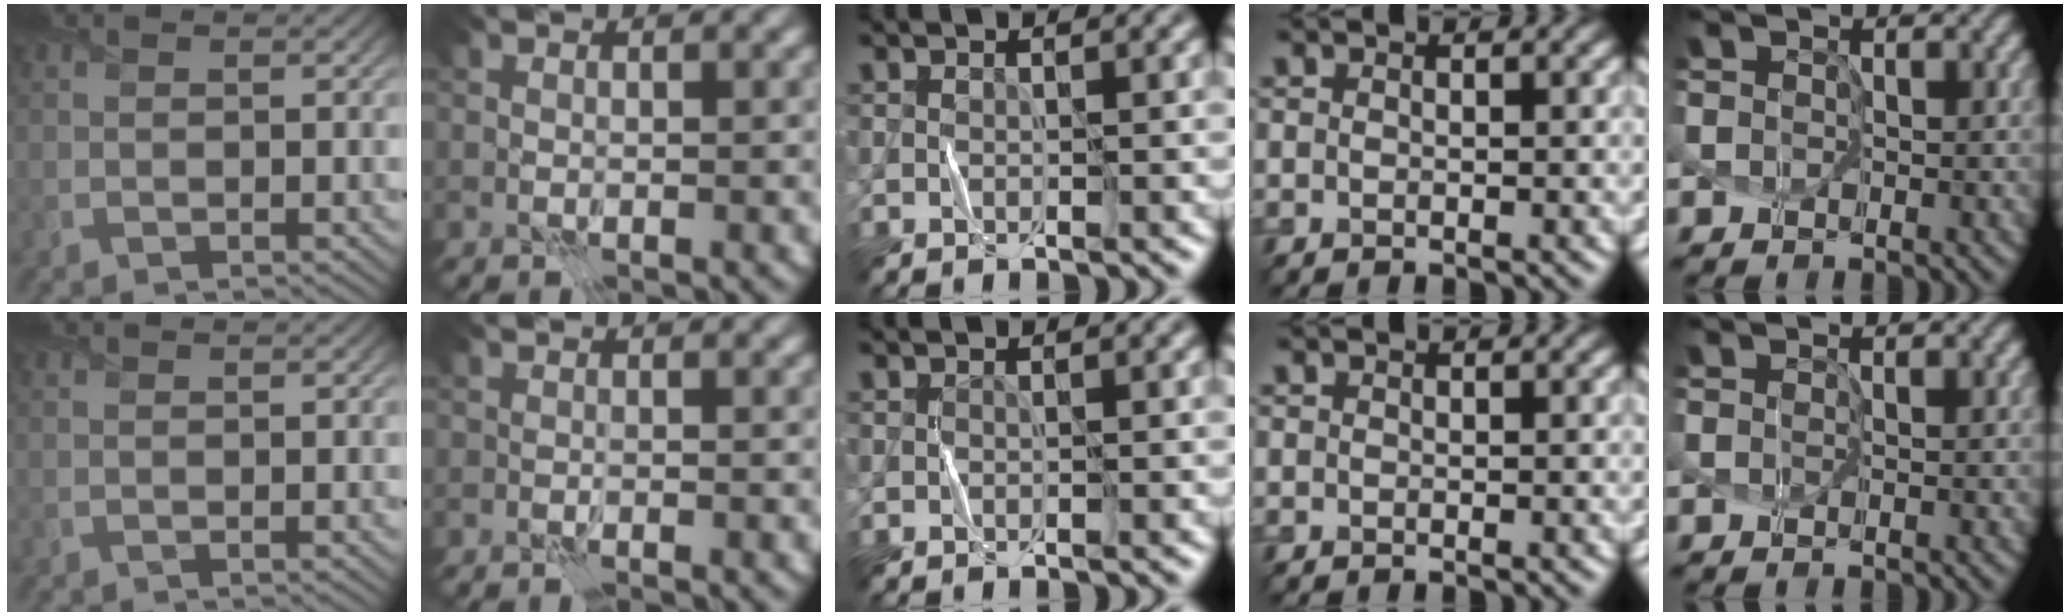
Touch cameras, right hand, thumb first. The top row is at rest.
{"index": {"total": 0.5, "force": [-0.3, -0.4, -0.2], "torque": [0.002, 0.000, -0.007]}, "middle": {"total": 0.9, "force": [-0.1, -0.5, -0.7], "torque": [0.014, -0.002, -0.003]}, "ring": {"total": 0.5, "force": [-0.1, -0.2, -0.5], "torque": [0.008, 0.005, -0.002]}, "little": {"total": 1.2, "force": [0.2, -1.2, -0.3], "torque": [0.009, -0.008, 0.006]}}